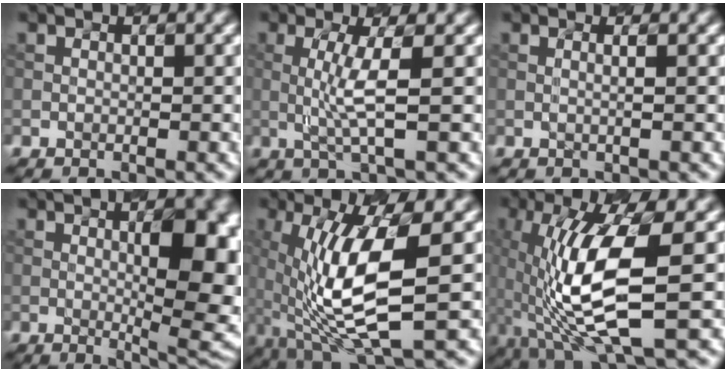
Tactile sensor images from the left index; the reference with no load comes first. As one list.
[{"total": 3.1, "force": [-0.1, 0.1, 3.1], "torque": [-0.072, 0.002, 0.012]}, {"total": 1.4, "force": [0.2, 0.4, 1.3], "torque": [-0.015, 0.008, -0.009]}, {"total": 10.5, "force": [0.4, 3.0, 10.1], "torque": [-0.098, 0.013, 0.017]}, {"total": 8.9, "force": [-0.4, 2.5, 8.5], "torque": [-0.177, -0.005, 0.006]}, {"total": 9.8, "force": [-1.7, 2.6, 9.3], "torque": [-0.190, 0.004, -0.021]}]